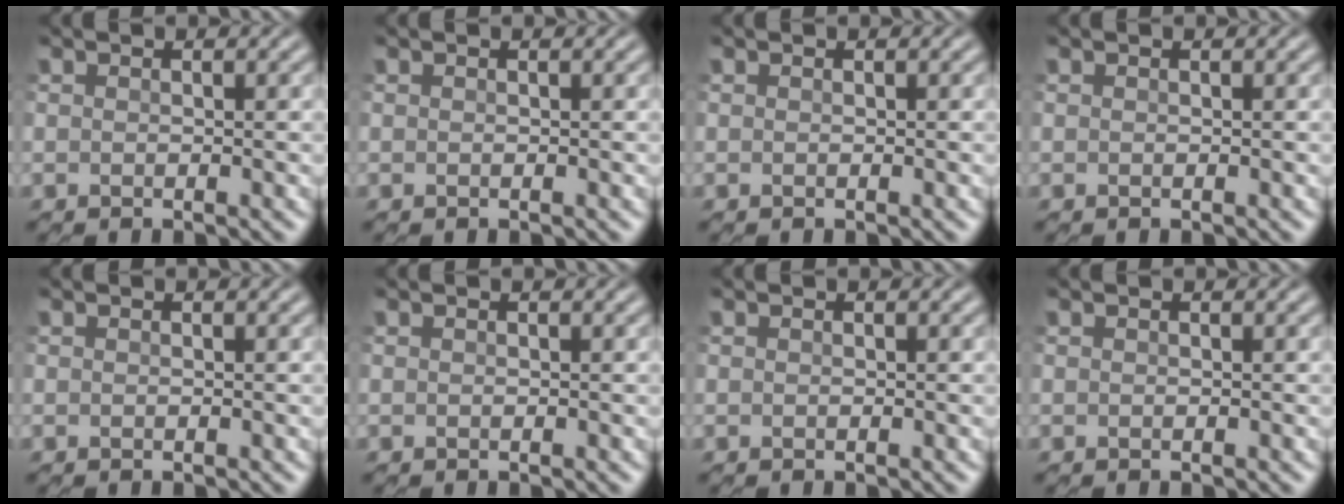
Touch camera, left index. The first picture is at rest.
{"total": 0.0}
{"total": 0.0}
{"total": 0.0}
{"total": 0.0}
{"total": 0.0}
{"total": 0.0}
{"total": 0.0}